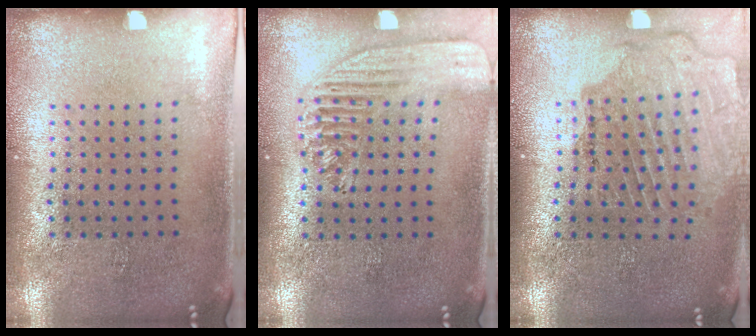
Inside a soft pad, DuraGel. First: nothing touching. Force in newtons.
{"total": 1.8, "press": 1.6, "slide": 0.8}
{"total": 1.7, "press": 1.7, "slide": 0.1}